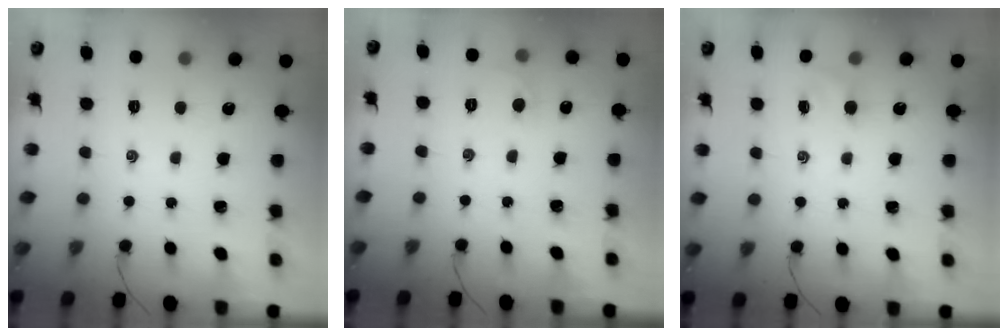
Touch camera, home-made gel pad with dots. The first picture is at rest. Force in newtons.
{"total": 3.7, "press": 3.5, "slide": 1.2}
{"total": 2.9, "press": 2.7, "slide": 0.9}